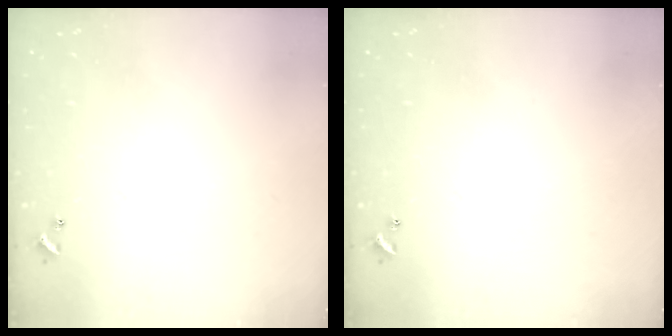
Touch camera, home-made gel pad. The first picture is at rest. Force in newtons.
{"total": 0.0}